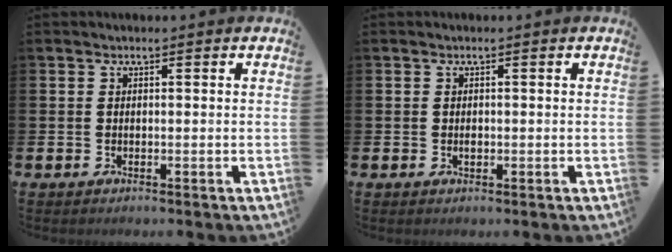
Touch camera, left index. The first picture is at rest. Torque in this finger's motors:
{"motor_torque": [0.30, 0.20, 0.00, 0.00]}